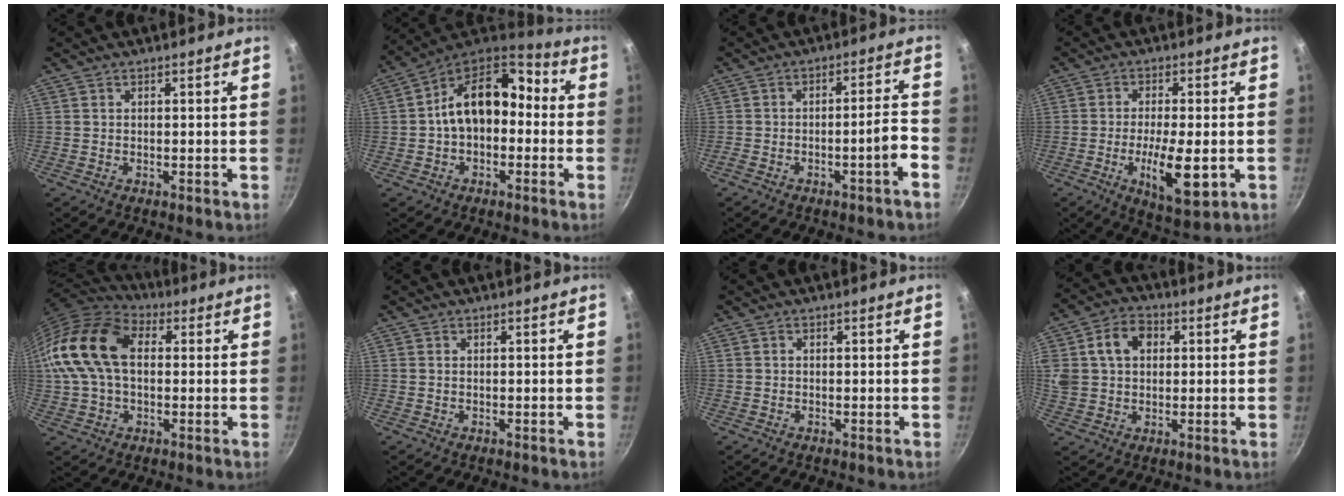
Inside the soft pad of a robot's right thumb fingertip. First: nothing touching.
{"total": 16.1, "force": [-0.2, 11.0, 11.7], "torque": [-0.157, 0.058, -0.018]}
{"total": 5.5, "force": [-2.9, 0.2, 4.6], "torque": [-0.076, 0.035, -0.037]}
{"total": 10.7, "force": [-2.6, 3.3, 9.9], "torque": [-0.168, -0.004, -0.038]}
{"total": 18.5, "force": [2.3, 12.3, 13.7], "torque": [-0.261, 0.032, 0.026]}
{"total": 0.0}
{"total": 0.0}
{"total": 13.1, "force": [3.3, 10.2, 7.6], "torque": [-0.141, 0.023, 0.052]}